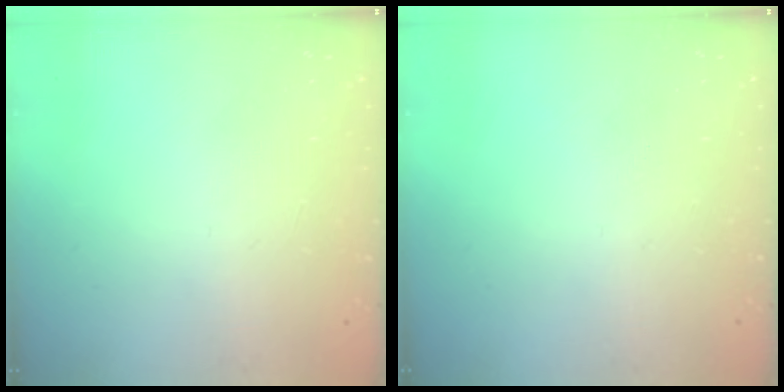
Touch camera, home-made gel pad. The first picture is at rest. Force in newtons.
{"total": 0.0}